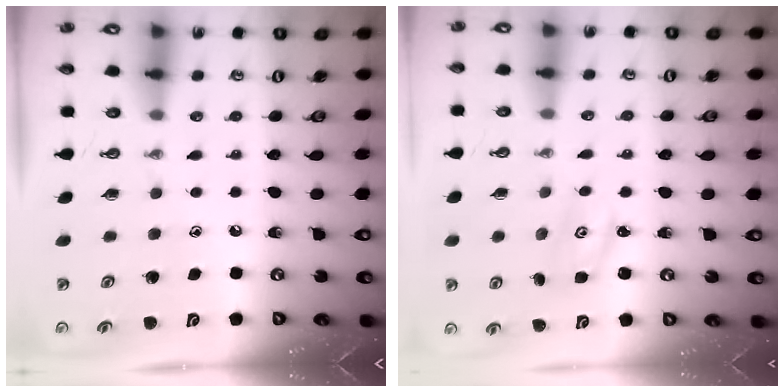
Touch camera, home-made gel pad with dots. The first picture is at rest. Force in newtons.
{"total": 2.0, "press": 2.0, "slide": 0.2}